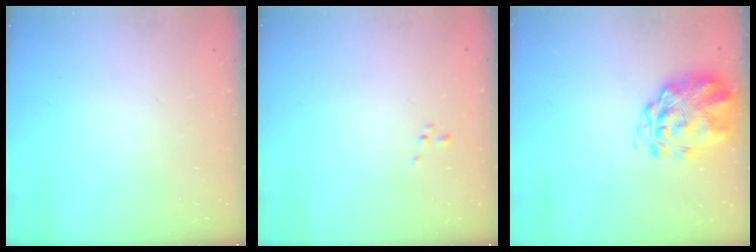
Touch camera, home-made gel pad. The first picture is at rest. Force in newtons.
{"total": 0.7, "press": 0.6, "slide": 0.1}
{"total": 2.8, "press": 2.5, "slide": 1.3}